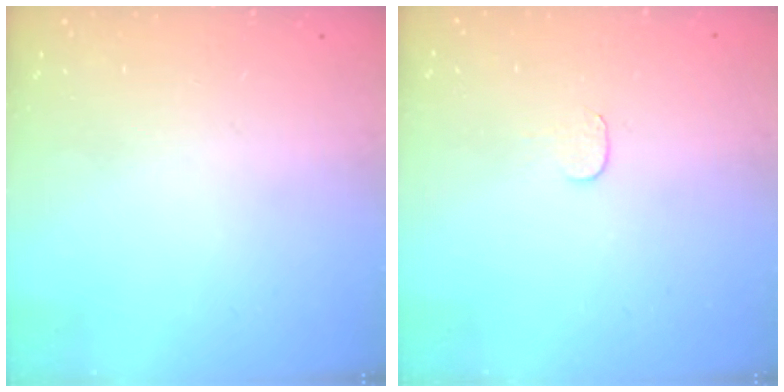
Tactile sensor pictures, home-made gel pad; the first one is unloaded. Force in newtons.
{"total": 3.7, "press": 3.7, "slide": 0.4}